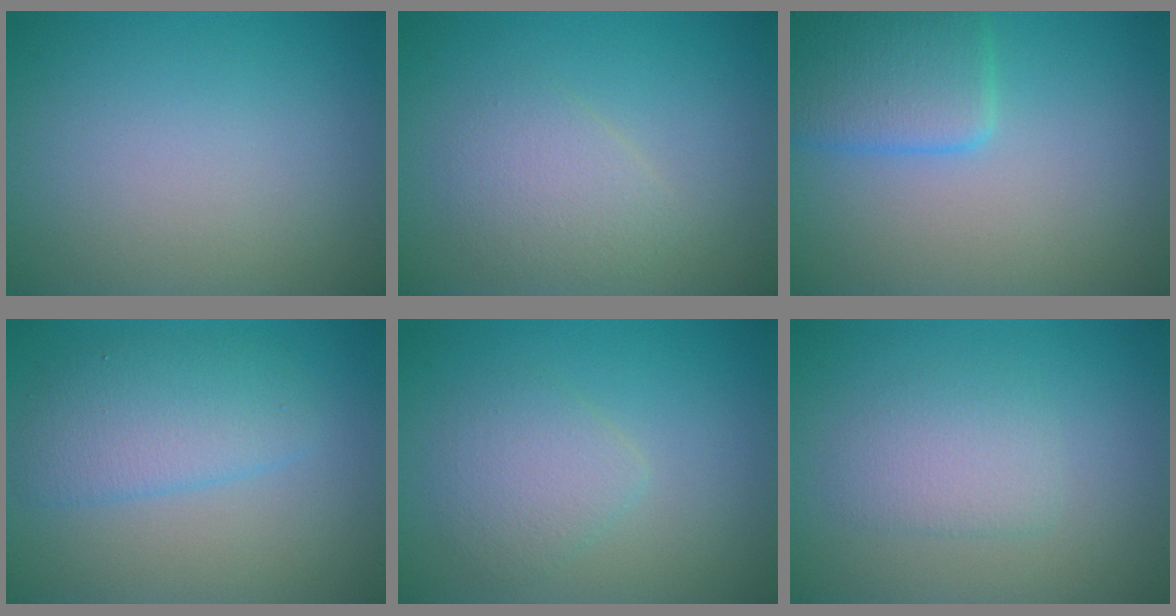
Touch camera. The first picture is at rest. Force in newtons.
{"total": 2.6, "press": 2.6, "slide": 0.1}
{"total": 4.5, "press": 4.5, "slide": 0.1}
{"total": 3.7, "press": 3.7, "slide": 0.2}
{"total": 2.6, "press": 2.5, "slide": 0.1}
{"total": 2.4, "press": 2.4, "slide": 0.4}